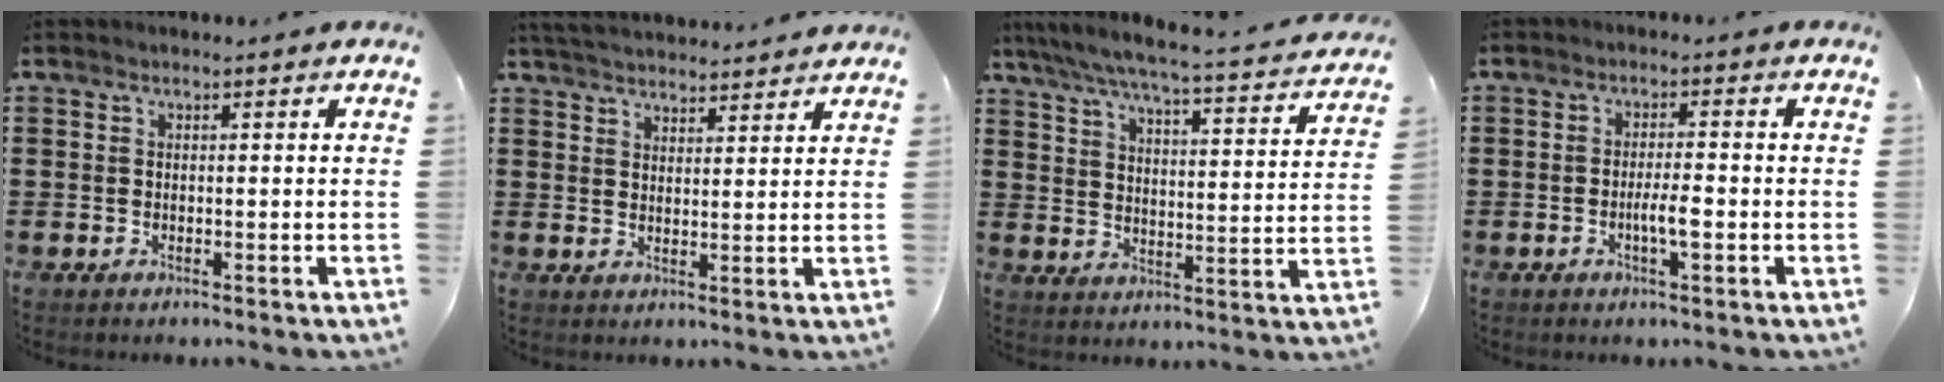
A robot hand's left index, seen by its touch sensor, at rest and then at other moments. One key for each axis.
{"total": 3.8, "fx": 3.7, "fy": 0.0, "fz": 0.4, "tx": -0.019, "ty": -0.014, "tz": 0.068}
{"total": 5.3, "fx": 4.6, "fy": -0.3, "fz": 2.5, "tx": -0.072, "ty": -0.039, "tz": 0.070}
{"total": 3.5, "fx": -1.0, "fy": 0.6, "fz": 3.3, "tx": -0.057, "ty": 0.001, "tz": -0.017}